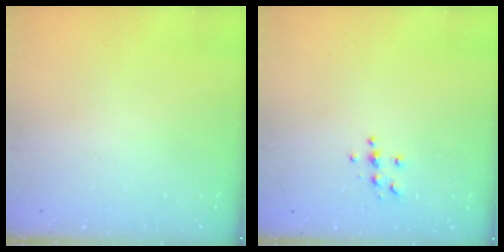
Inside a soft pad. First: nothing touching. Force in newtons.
{"total": 3.9, "press": 3.9, "slide": 0.5}